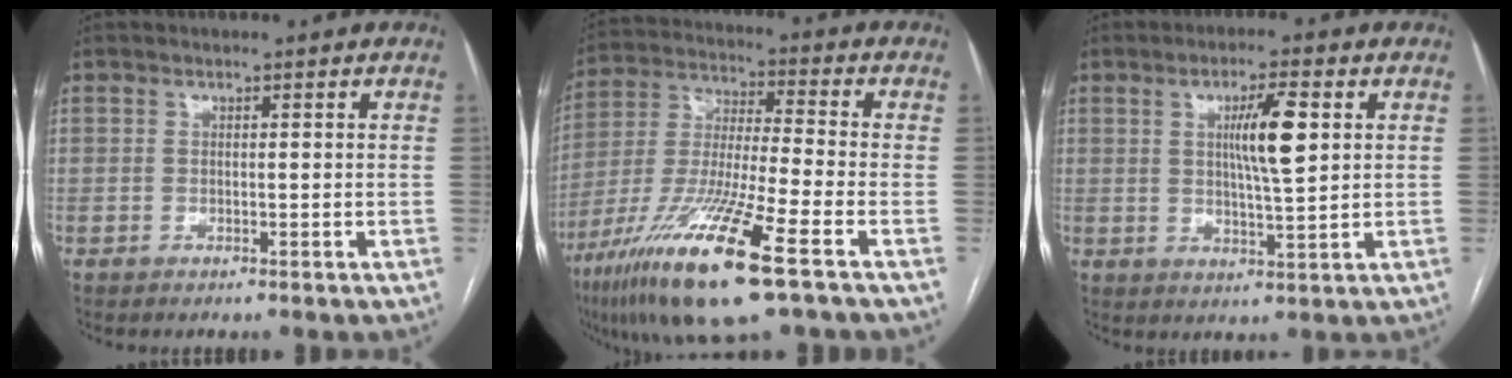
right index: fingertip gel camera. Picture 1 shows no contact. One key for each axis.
{"total": 18.8, "fx": -10.0, "fy": 0.7, "fz": 15.9, "tx": -0.333, "ty": -0.047, "tz": -0.187}
{"total": 7.3, "fx": 1.8, "fy": 0.5, "fz": 7.1, "tx": -0.123, "ty": 0.001, "tz": 0.031}